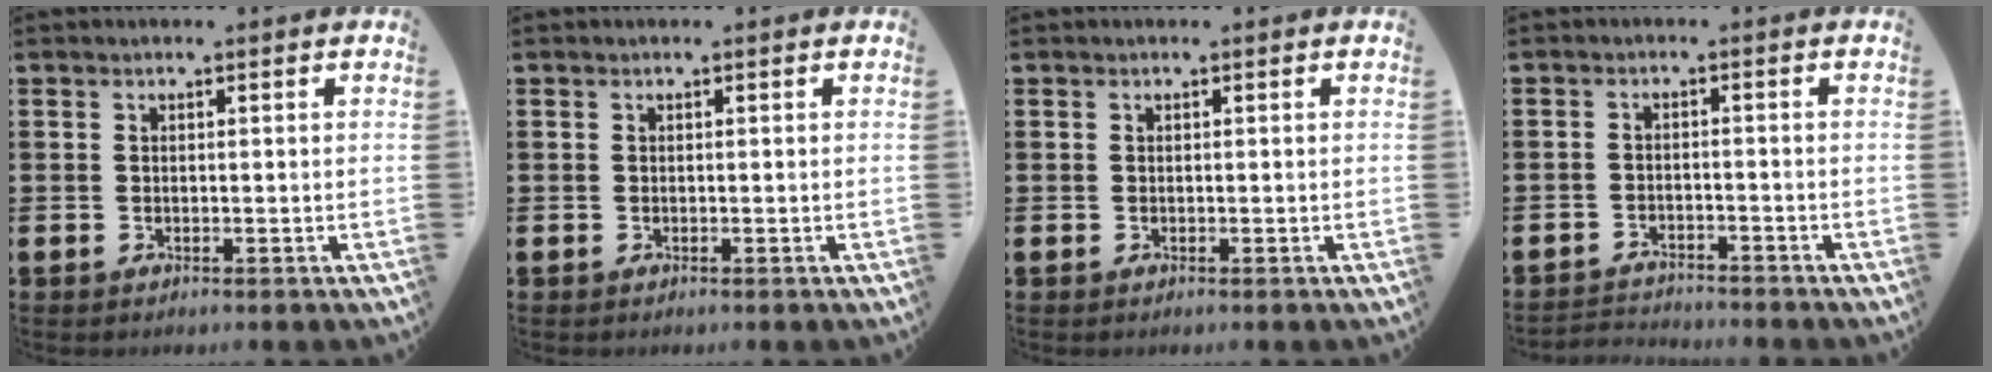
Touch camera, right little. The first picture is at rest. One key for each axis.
{"total": 0.0}
{"total": 0.0}
{"total": 2.1, "fx": -2.1, "fy": 0.0, "fz": -0.2, "tx": -0.004, "ty": 0.001, "tz": -0.047}